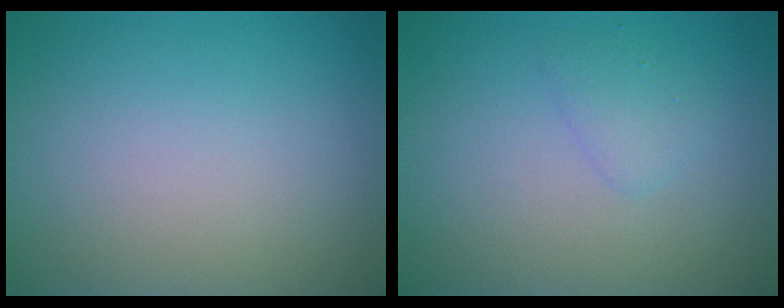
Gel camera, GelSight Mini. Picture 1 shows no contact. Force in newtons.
{"total": 1.3, "press": 1.3, "slide": 0.1}